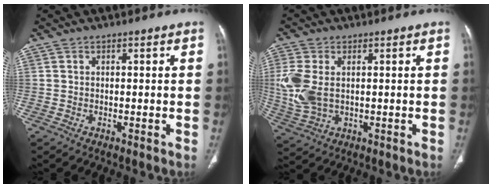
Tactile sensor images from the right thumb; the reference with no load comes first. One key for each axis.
{"total": 9.3, "fx": 0.8, "fy": 5.6, "fz": 7.3, "tx": -0.194, "ty": 0.000, "tz": 0.025}